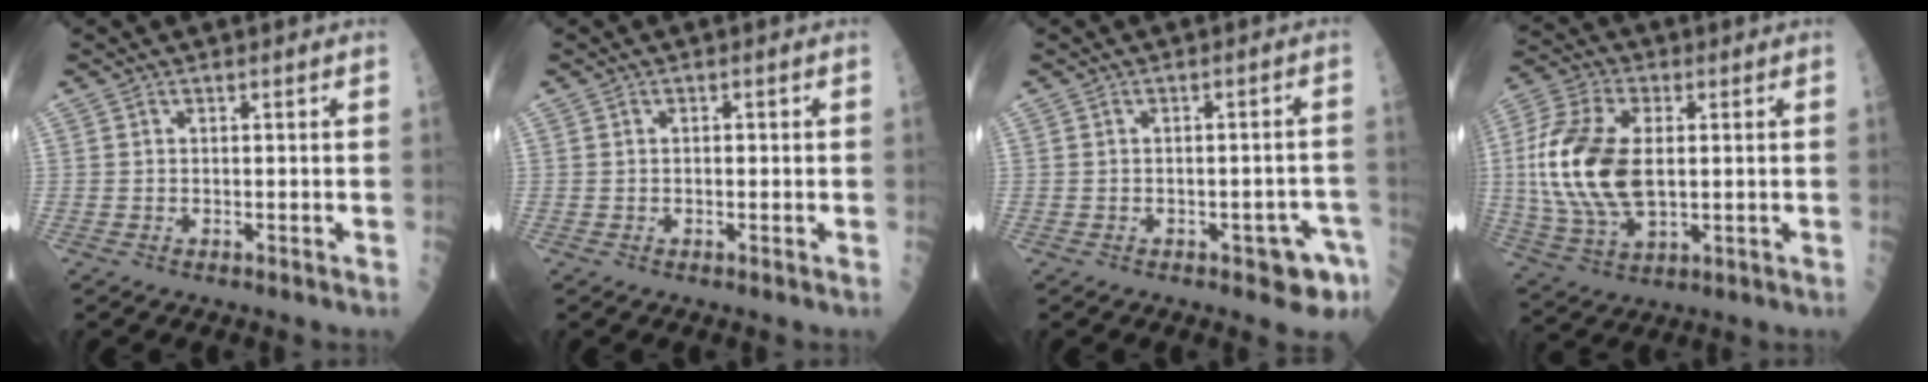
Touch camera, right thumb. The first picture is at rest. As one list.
[{"total": 0.7, "force": [0.0, 0.5, 0.6], "torque": [-0.009, 0.000, 0.000]}, {"total": 5.8, "force": [-2.8, 2.5, 4.5], "torque": [-0.036, 0.022, -0.028]}, {"total": 18.7, "force": [1.3, 10.1, 15.7], "torque": [-0.338, -0.003, 0.023]}]